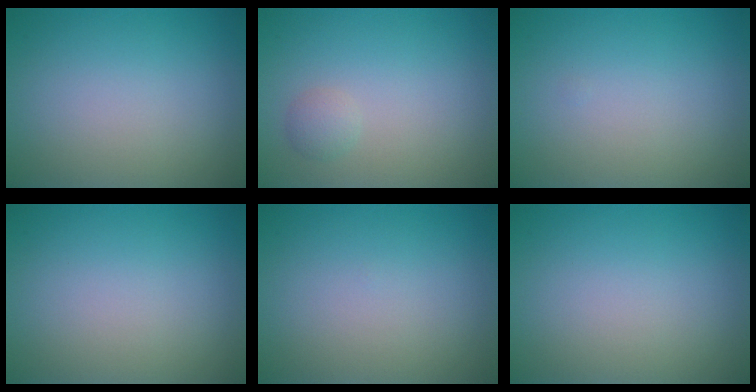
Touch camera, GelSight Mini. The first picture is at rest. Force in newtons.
{"total": 1.1, "press": 1.1, "slide": 0.0}
{"total": 0.0}
{"total": 0.0}
{"total": 0.0}
{"total": 0.0}